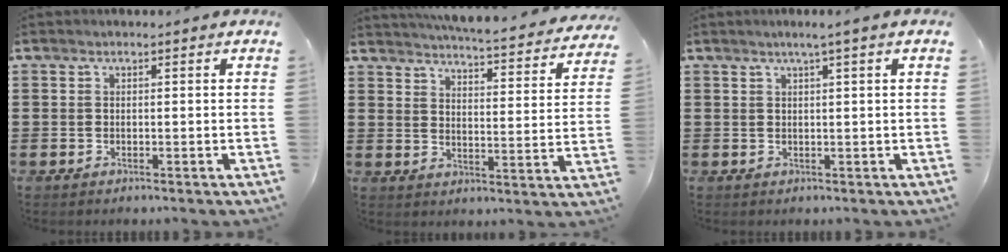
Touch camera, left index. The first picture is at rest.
{"total": 4.4, "force": [4.2, -0.6, 1.1], "torque": [-0.035, -0.044, 0.064]}
{"total": 1.8, "force": [1.1, -0.4, 1.5], "torque": [-0.028, -0.003, 0.018]}